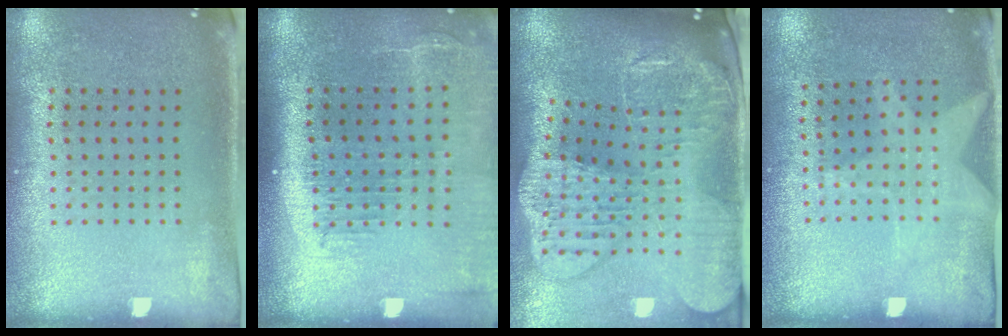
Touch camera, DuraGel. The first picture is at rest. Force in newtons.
{"total": 2.2, "press": 1.8, "slide": 1.3}
{"total": 4.3, "press": 3.3, "slide": 2.8}
{"total": 1.3, "press": 0.9, "slide": 0.9}